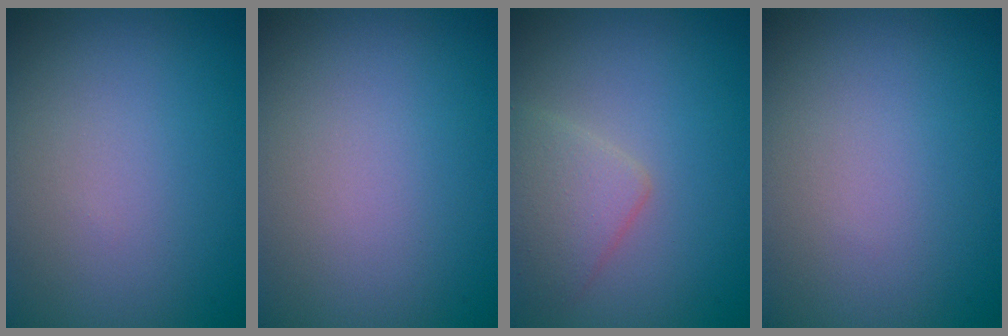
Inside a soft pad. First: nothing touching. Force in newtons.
{"total": 0.0}
{"total": 2.9, "press": 2.9, "slide": 0.1}
{"total": 0.0}